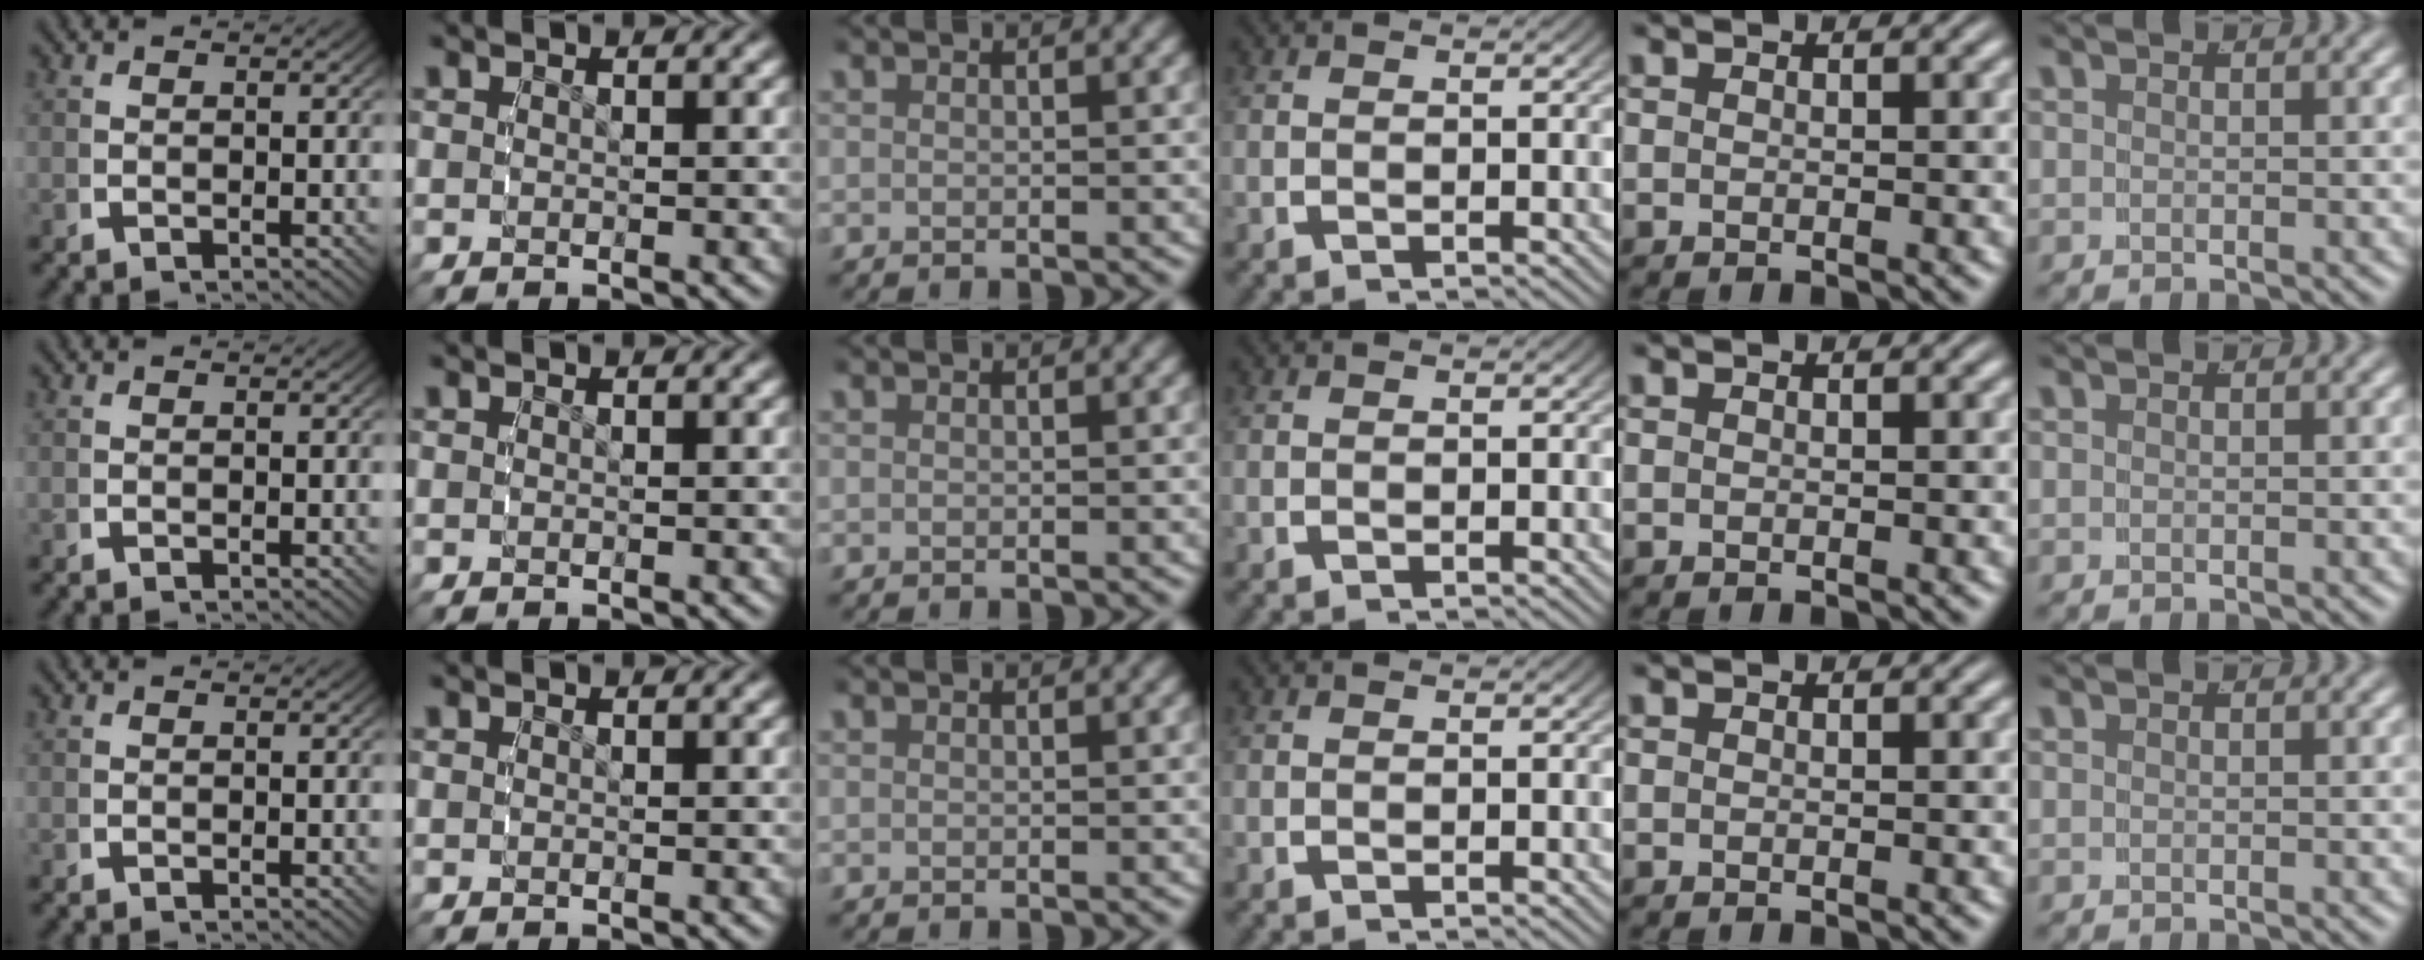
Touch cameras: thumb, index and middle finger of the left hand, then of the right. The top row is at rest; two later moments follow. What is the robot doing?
{"motion": "reach", "object": "photo album"}